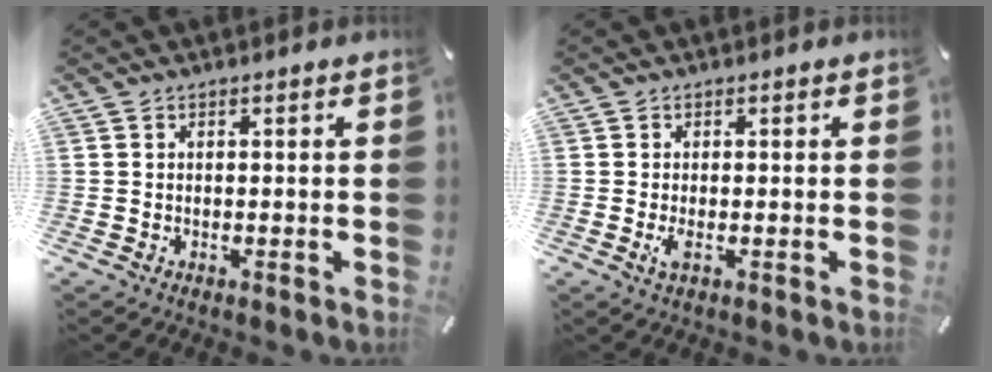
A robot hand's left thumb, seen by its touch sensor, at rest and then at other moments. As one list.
[{"total": 2.3, "force": [-0.3, 0.7, 2.1], "torque": [-0.044, -0.006, -0.006]}]